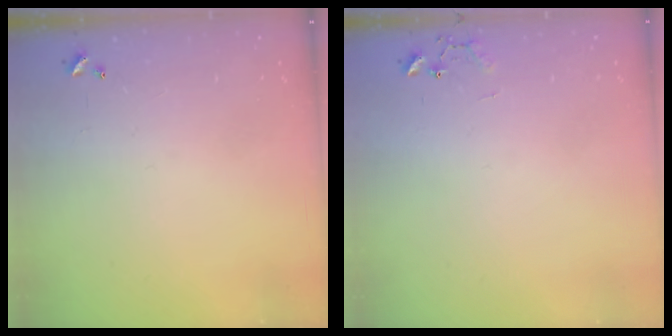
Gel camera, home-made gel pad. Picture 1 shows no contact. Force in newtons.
{"total": 7.4, "press": 7.4, "slide": 0.6}